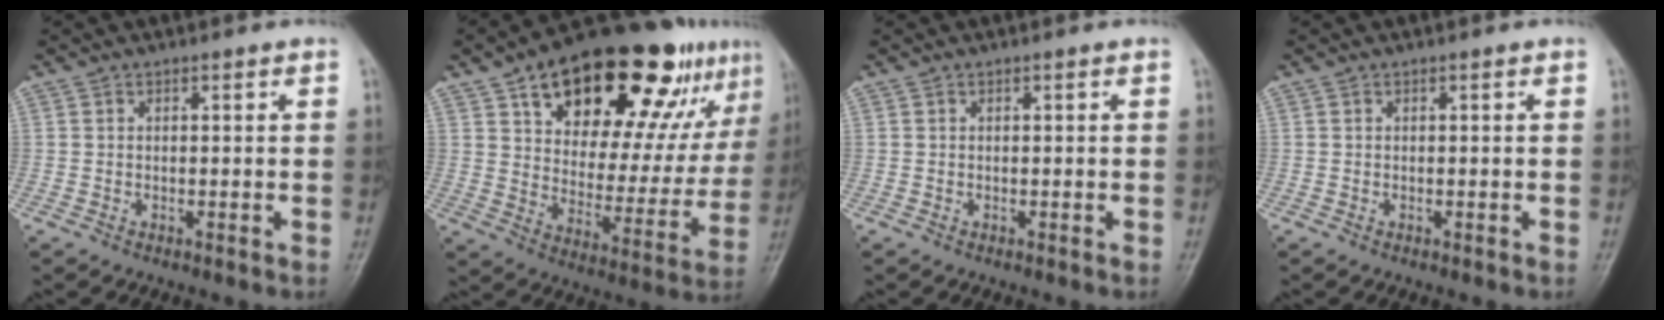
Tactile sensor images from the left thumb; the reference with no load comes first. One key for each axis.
{"total": 29.9, "fx": 16.2, "fy": 13.5, "fz": 21.2, "tx": -0.272, "ty": -0.015, "tz": 0.245}
{"total": 0.0}
{"total": 0.0}